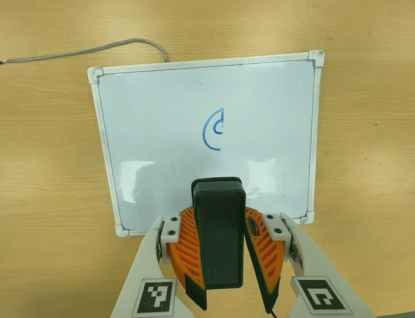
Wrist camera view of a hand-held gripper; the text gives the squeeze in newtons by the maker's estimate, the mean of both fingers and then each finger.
{"total": 10.6, "left": 10.2, "right": 11.0}